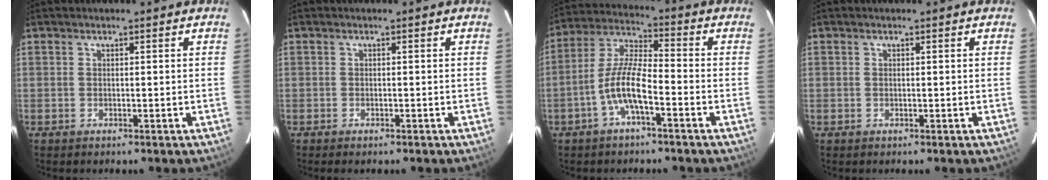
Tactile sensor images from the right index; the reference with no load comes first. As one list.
[{"total": 0.8, "force": [-0.7, 0.1, 0.4], "torque": [-0.010, -0.002, -0.011]}, {"total": 8.7, "force": [-3.9, 1.9, 7.5], "torque": [-0.164, 0.011, -0.078]}, {"total": 0.0}]